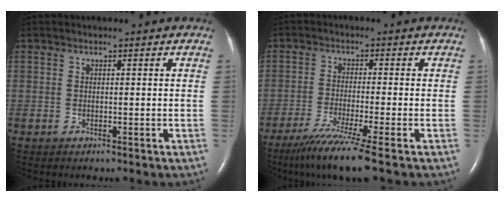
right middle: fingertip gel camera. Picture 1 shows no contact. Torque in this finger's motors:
{"motor_torque": [0.96, -0.86, 0.40, 0.07]}